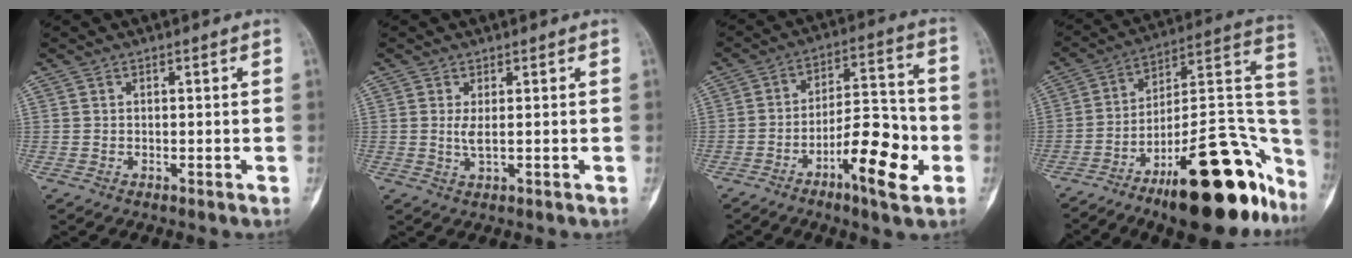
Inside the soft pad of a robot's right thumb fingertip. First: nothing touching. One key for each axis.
{"total": 2.2, "fx": 0.2, "fy": 0.3, "fz": 2.1, "tx": -0.054, "ty": -0.008, "tz": 0.008}
{"total": 14.0, "fx": -5.6, "fy": 4.4, "fz": 12.0, "tx": -0.180, "ty": 0.037, "tz": -0.090}
{"total": 29.2, "fx": -15.8, "fy": 9.9, "fz": 22.4, "tx": -0.229, "ty": 0.097, "tz": -0.239}